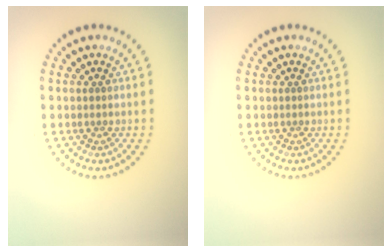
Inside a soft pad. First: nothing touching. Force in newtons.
{"total": 0.0}